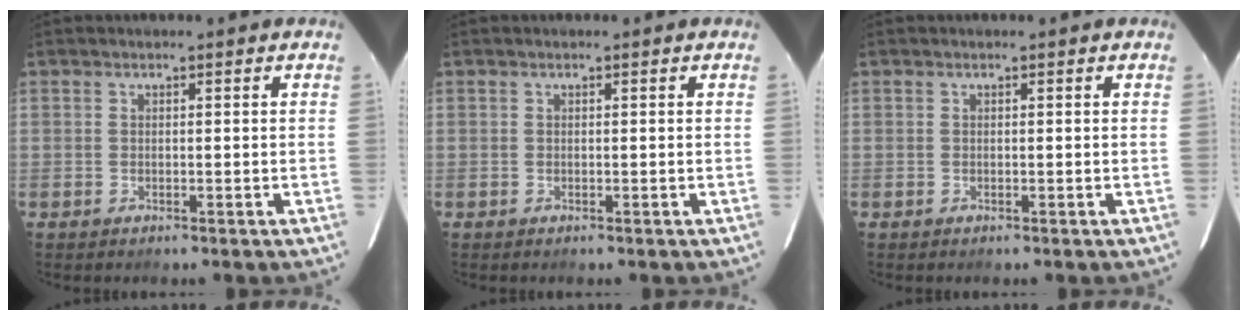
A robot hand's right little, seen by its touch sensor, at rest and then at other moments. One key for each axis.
{"total": 0.0}
{"total": 0.0}